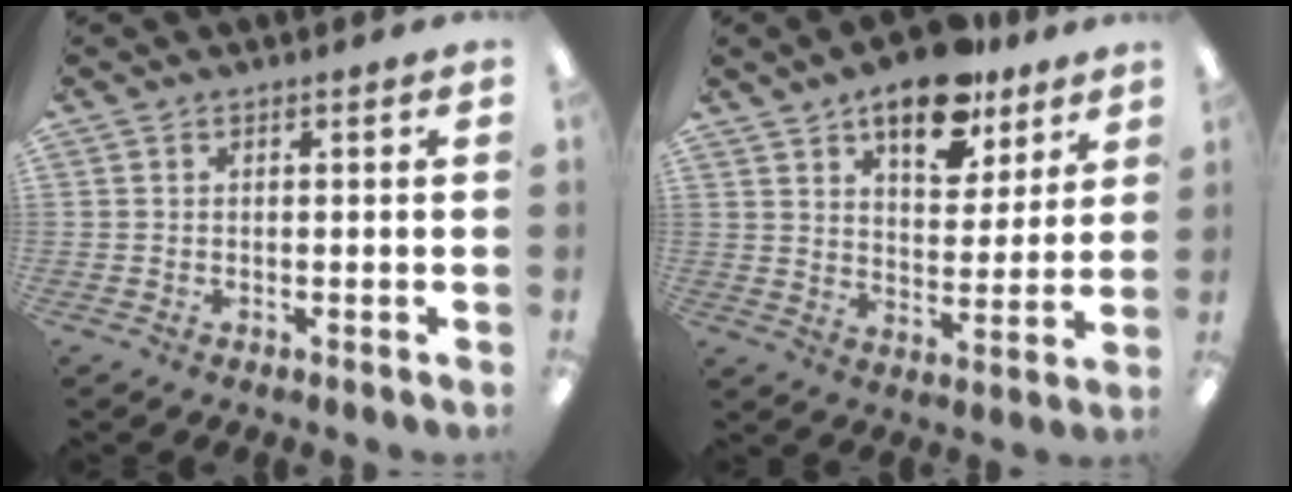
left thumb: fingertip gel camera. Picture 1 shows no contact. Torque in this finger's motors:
{"motor_torque": [0.28, 0.36, 1.27, -1.50, 0.07]}